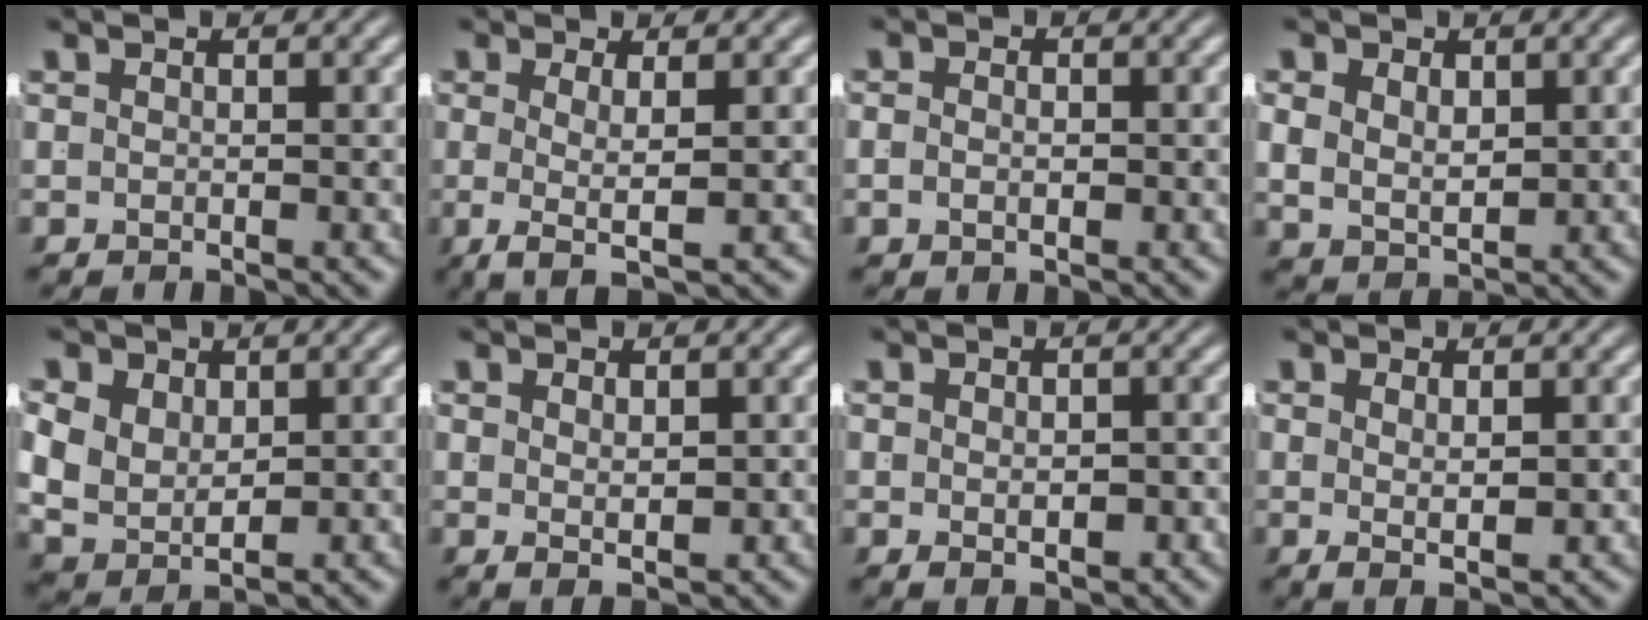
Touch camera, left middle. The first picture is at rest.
{"total": 3.4, "force": [-0.9, 0.3, 3.3], "torque": [-0.054, -0.019, -0.002]}
{"total": 1.4, "force": [-0.5, 0.7, 1.2], "torque": [-0.019, -0.004, -0.005]}
{"total": 3.7, "force": [0.6, 2.8, 2.4], "torque": [-0.053, -0.022, 0.028]}
{"total": 7.7, "force": [-0.3, 6.4, 4.3], "torque": [-0.128, -0.038, 0.011]}
{"total": 1.4, "force": [0.3, -0.5, 1.3], "torque": [-0.013, -0.013, 0.020]}
{"total": 1.8, "force": [-0.5, 0.6, 1.6], "torque": [-0.026, -0.015, 0.005]}
{"total": 1.9, "force": [0.2, -0.5, 1.8], "torque": [-0.021, -0.011, 0.015]}